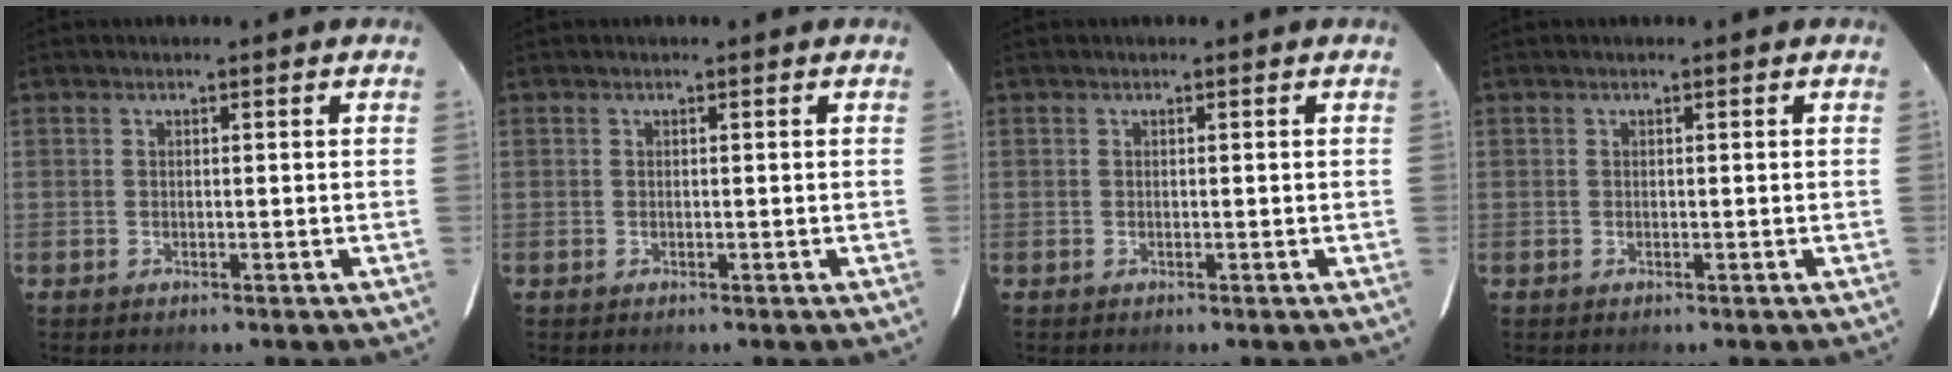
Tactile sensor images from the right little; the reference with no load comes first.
{"total": 0.0}
{"total": 0.0}
{"total": 0.0}